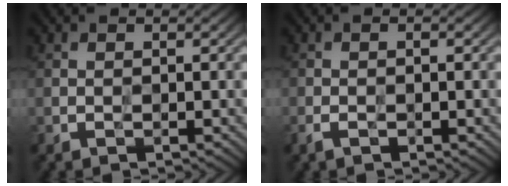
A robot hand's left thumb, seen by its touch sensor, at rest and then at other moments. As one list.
[{"total": 1.6, "force": [-0.8, 0.6, 1.2], "torque": [-0.027, -0.002, -0.018]}]